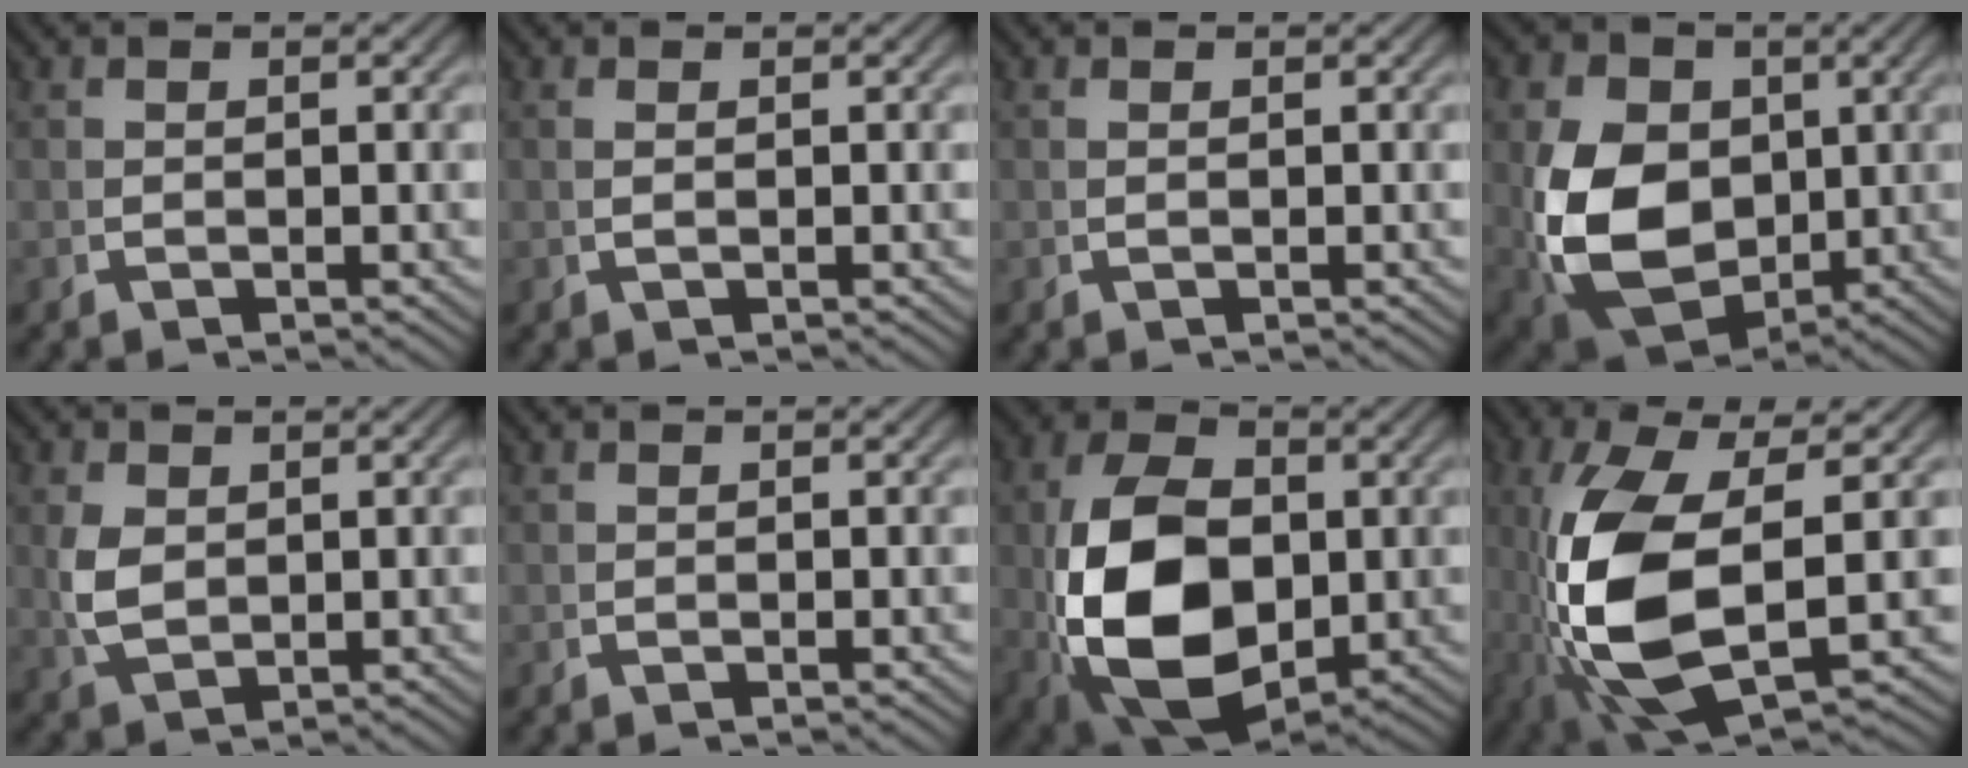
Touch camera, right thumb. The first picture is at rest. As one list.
[{"total": 0.6, "force": [0.3, -0.4, 0.4], "torque": [-0.008, 0.003, 0.007]}, {"total": 0.0}, {"total": 14.2, "force": [-1.3, 10.4, 9.5], "torque": [-0.229, -0.071, 0.013]}, {"total": 3.6, "force": [0.5, 2.6, 2.4], "torque": [-0.066, -0.020, 0.030]}, {"total": 0.0}, {"total": 15.7, "force": [-2.2, 10.3, 11.6], "torque": [-0.260, -0.066, 0.001]}, {"total": 13.6, "force": [-1.4, 6.9, 11.6], "torque": [-0.265, -0.041, 0.009]}]